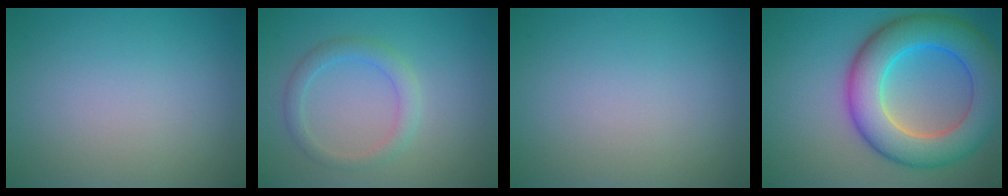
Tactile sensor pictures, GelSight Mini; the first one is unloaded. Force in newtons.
{"total": 2.3, "press": 2.2, "slide": 0.1}
{"total": 0.0}
{"total": 9.9, "press": 9.9, "slide": 0.2}